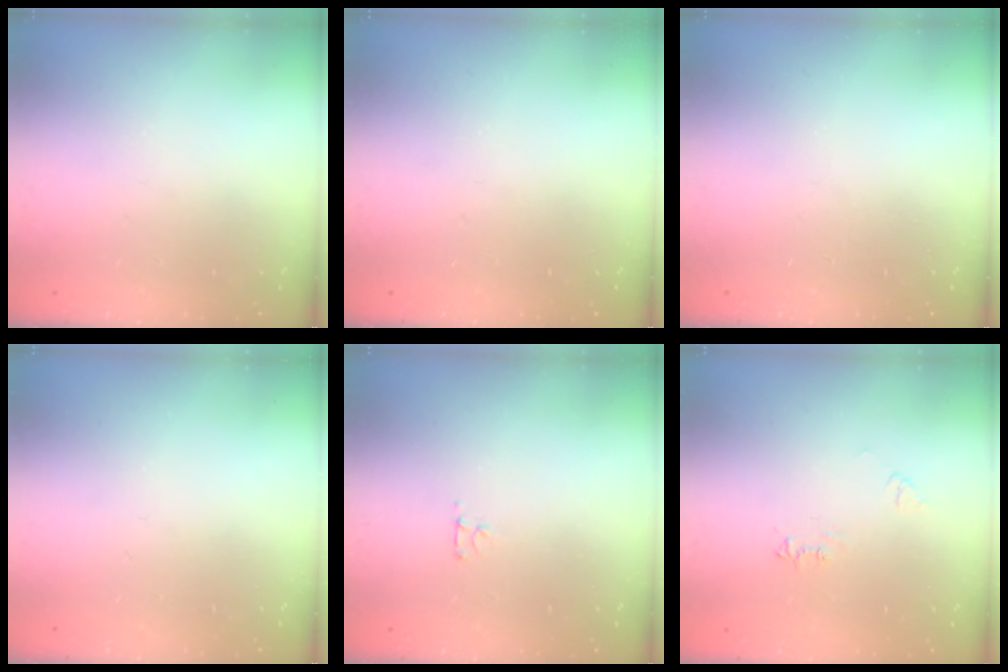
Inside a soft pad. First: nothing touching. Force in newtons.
{"total": 0.0}
{"total": 0.0}
{"total": 0.0}
{"total": 2.7, "press": 2.7, "slide": 0.3}
{"total": 5.3, "press": 5.3, "slide": 0.6}